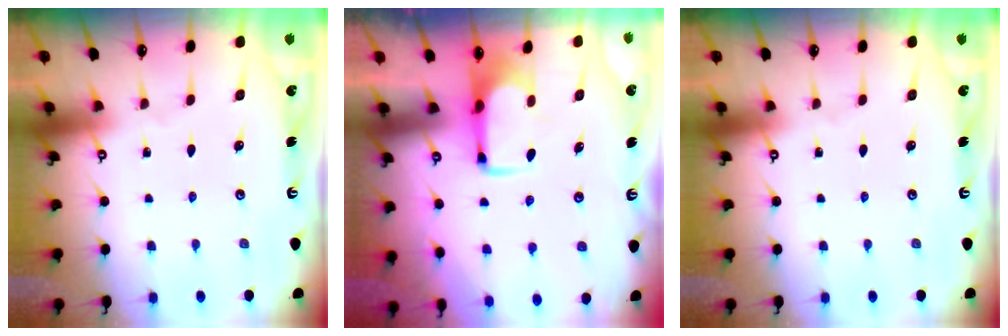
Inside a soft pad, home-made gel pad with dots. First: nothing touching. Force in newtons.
{"total": 2.0, "press": 1.9, "slide": 0.4}
{"total": 0.0}